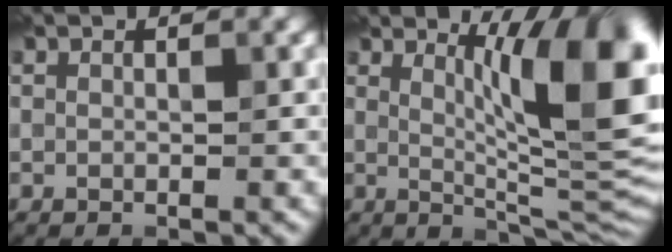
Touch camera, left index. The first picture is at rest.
{"total": 10.9, "force": [3.3, 2.4, 10.1], "torque": [-0.131, -0.006, 0.059]}